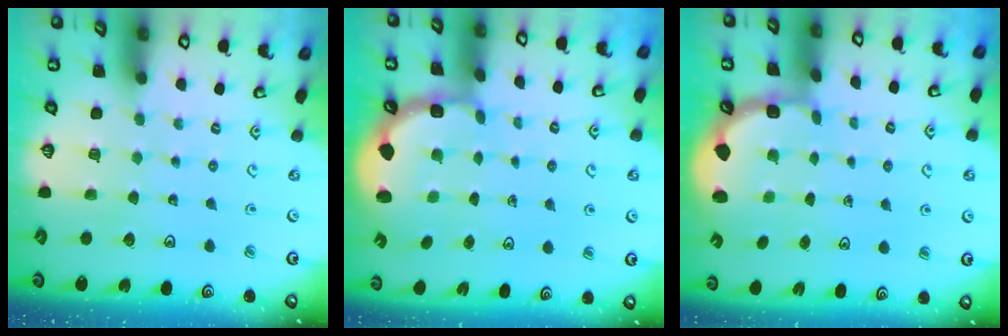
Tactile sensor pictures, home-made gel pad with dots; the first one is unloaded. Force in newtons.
{"total": 3.5, "press": 3.0, "slide": 1.6}
{"total": 2.7, "press": 2.1, "slide": 1.7}